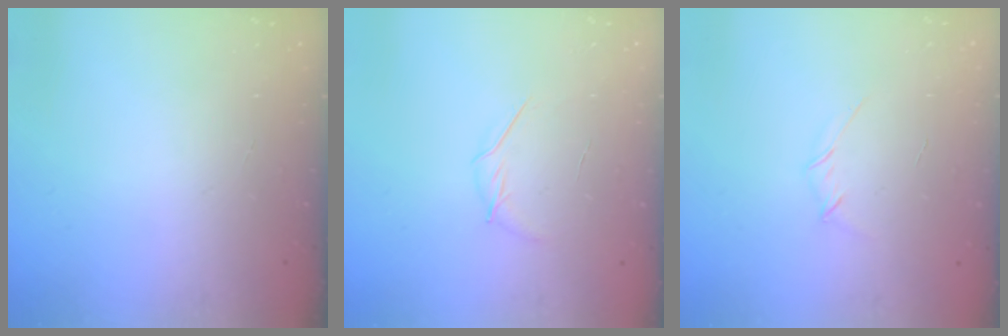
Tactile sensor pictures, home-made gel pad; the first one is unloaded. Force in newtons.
{"total": 4.7, "press": 4.6, "slide": 1.2}
{"total": 2.6, "press": 2.5, "slide": 0.8}